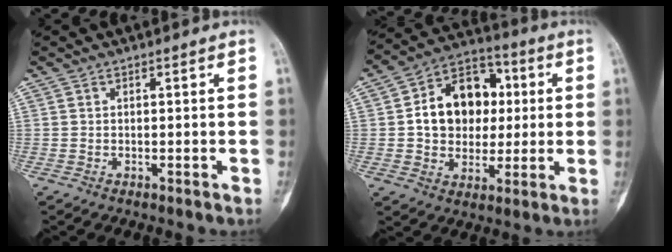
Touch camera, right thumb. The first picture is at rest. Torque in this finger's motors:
{"motor_torque": [1.28, 2.28, 0.66, -0.43, 0.06]}